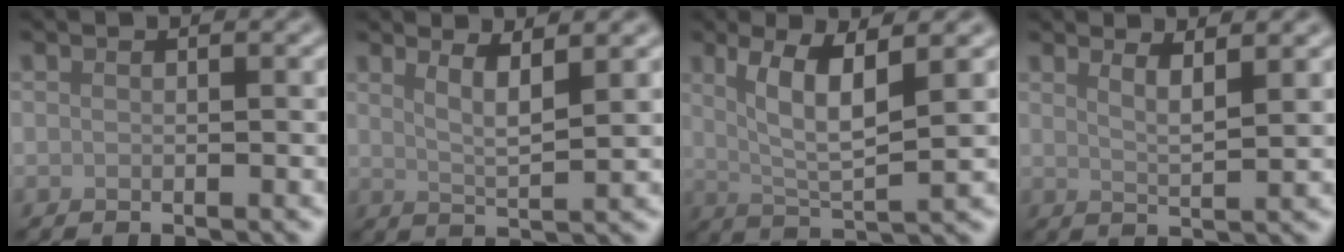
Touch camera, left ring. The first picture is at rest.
{"total": 3.0, "force": [1.8, 0.7, 2.3], "torque": [-0.030, -0.007, 0.032]}
{"total": 5.4, "force": [1.8, 1.2, 5.0], "torque": [-0.094, -0.006, 0.037]}
{"total": 2.5, "force": [1.7, 0.6, 1.7], "torque": [-0.017, -0.003, 0.026]}